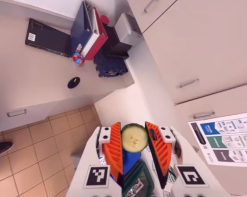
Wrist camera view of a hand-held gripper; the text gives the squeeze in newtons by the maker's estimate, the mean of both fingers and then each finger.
{"total": 8.5, "left": 8.6, "right": 8.4}